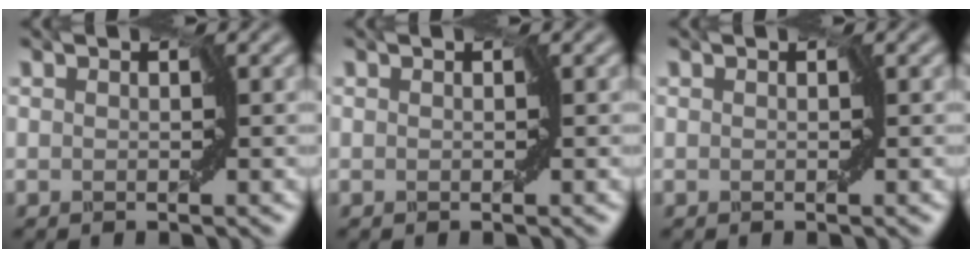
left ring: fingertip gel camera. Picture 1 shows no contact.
{"total": 0.0}
{"total": 0.0}